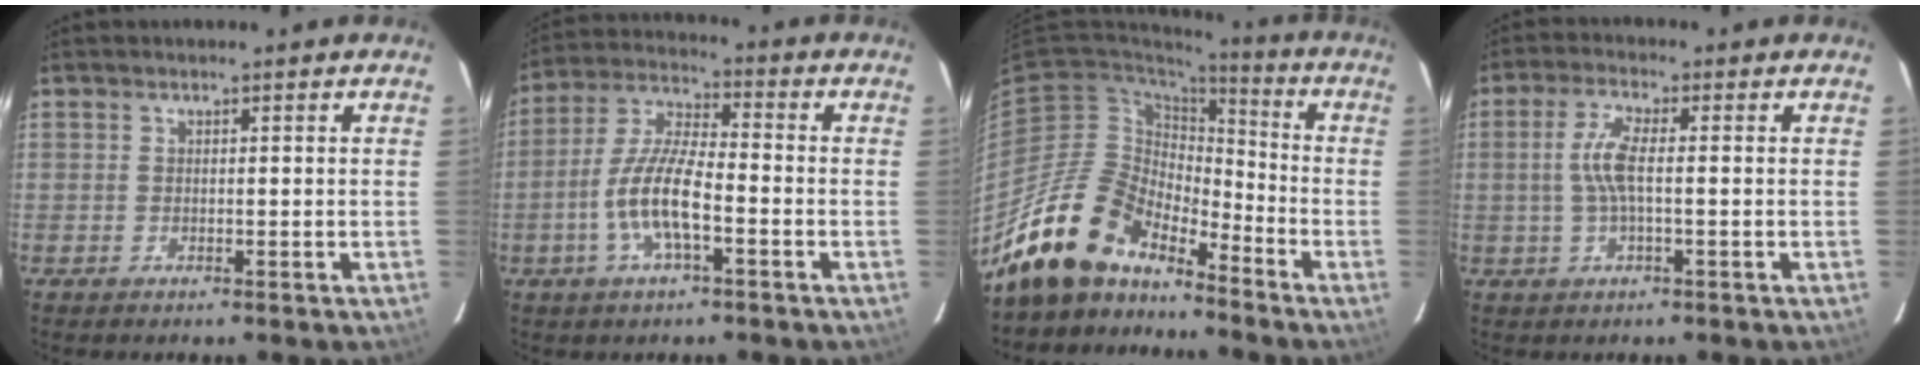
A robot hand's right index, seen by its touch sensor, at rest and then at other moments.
{"total": 10.7, "force": [-3.7, 3.0, 9.5], "torque": [-0.201, 0.003, -0.072]}
{"total": 15.9, "force": [-13.4, 6.3, 5.8], "torque": [-0.117, 0.007, -0.250]}
{"total": 5.5, "force": [-0.1, 1.0, 5.4], "torque": [-0.106, 0.005, 0.000]}